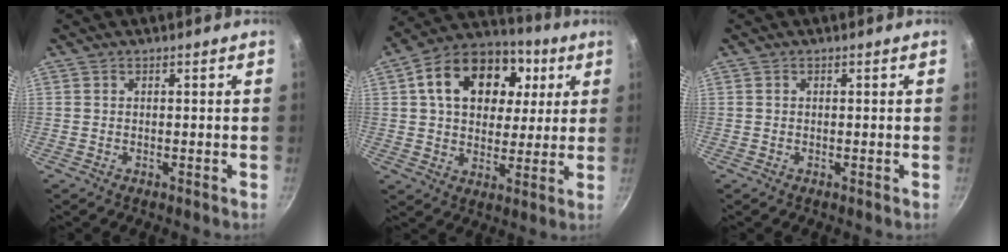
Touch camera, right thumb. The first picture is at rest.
{"total": 19.9, "force": [6.0, 14.1, 12.7], "torque": [-0.197, 0.014, 0.088]}
{"total": 0.0}